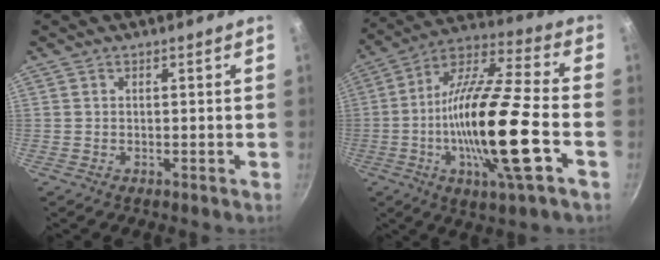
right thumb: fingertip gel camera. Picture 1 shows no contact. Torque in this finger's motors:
{"motor_torque": [1.46, 1.33, 2.33, -0.45, 0.46]}